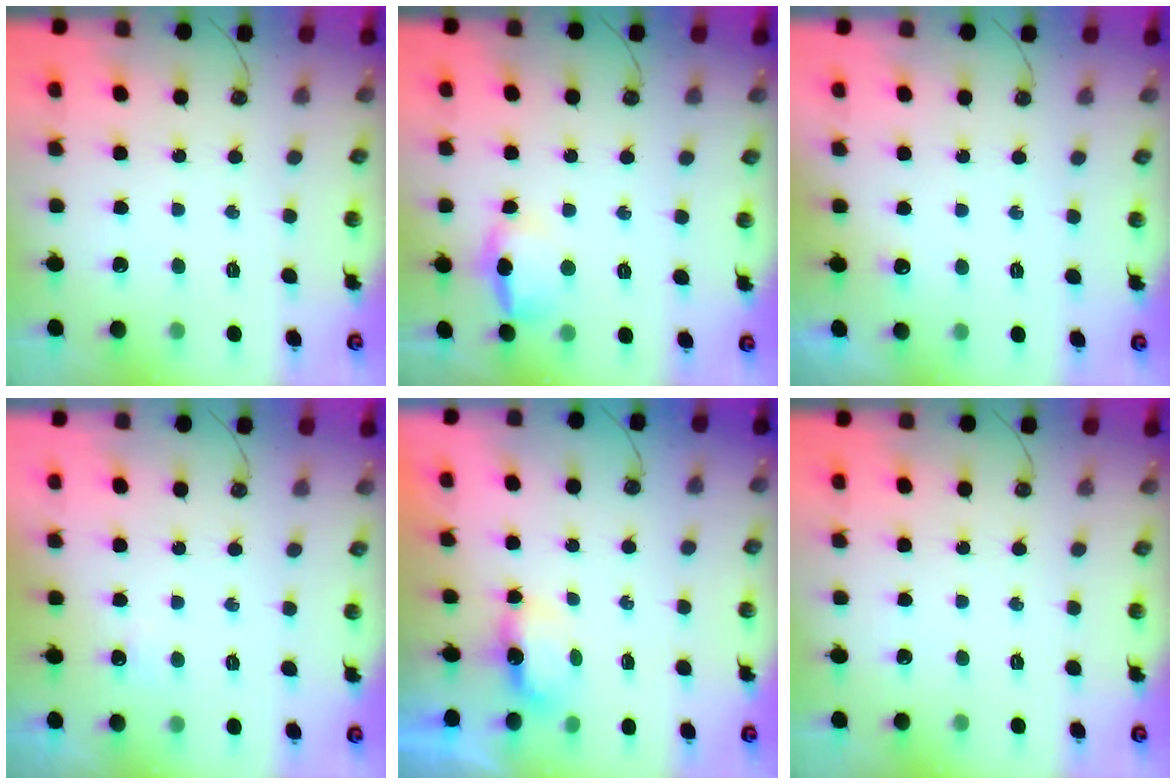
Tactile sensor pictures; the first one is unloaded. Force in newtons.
{"total": 11.5, "press": 11.4, "slide": 1.6}
{"total": 3.7, "press": 3.5, "slide": 1.0}
{"total": 2.7, "press": 2.7, "slide": 0.6}
{"total": 4.1, "press": 4.1, "slide": 0.5}
{"total": 0.0}